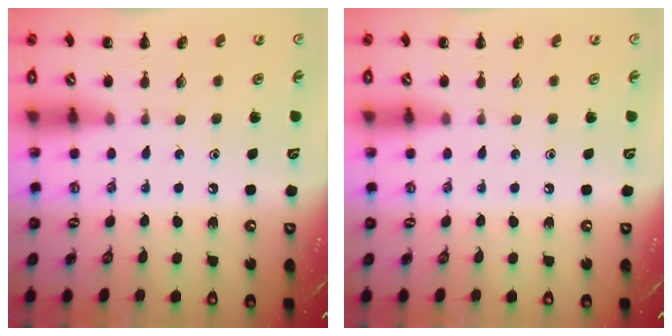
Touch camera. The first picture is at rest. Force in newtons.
{"total": 0.0}